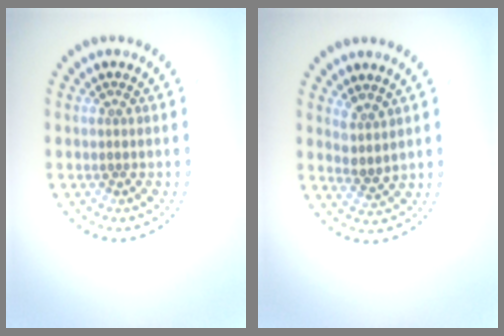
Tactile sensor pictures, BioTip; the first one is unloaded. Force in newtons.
{"total": 1.8, "press": 1.4, "slide": 1.2}